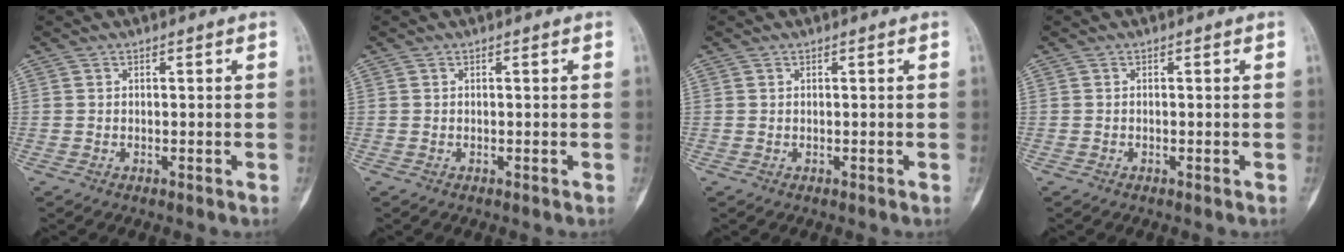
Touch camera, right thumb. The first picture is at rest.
{"total": 0.0}
{"total": 0.0}
{"total": 0.0}